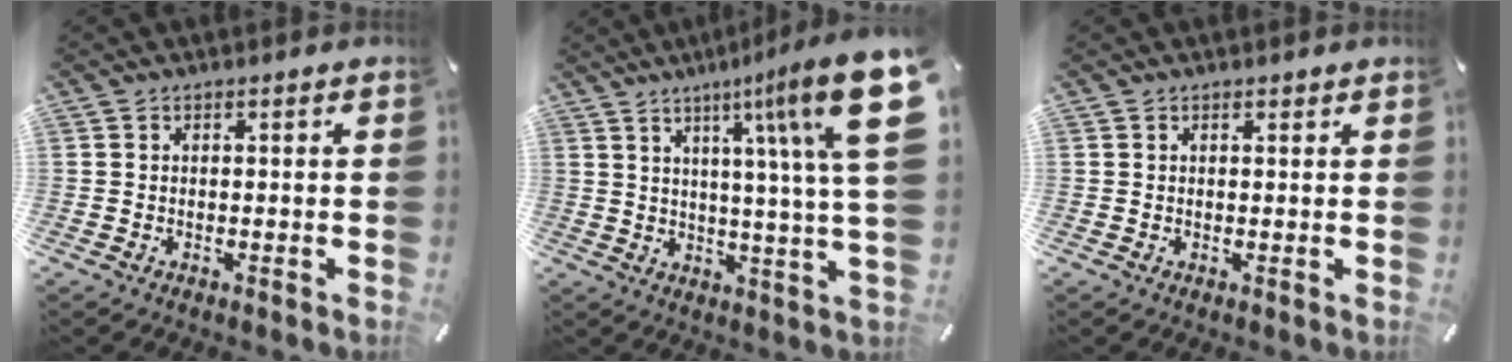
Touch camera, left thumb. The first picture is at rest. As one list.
[{"total": 20.5, "force": [7.8, 2.5, 18.8], "torque": [-0.271, -0.044, 0.106]}, {"total": 0.5, "force": [0.3, 0.3, 0.3], "torque": [-0.007, 0.002, 0.006]}]